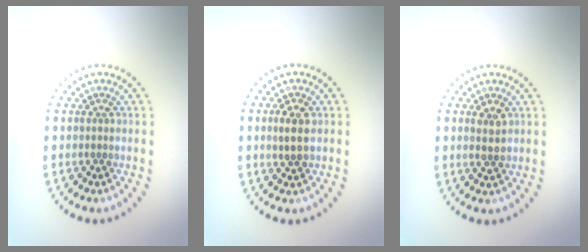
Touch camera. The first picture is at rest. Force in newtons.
{"total": 2.3, "press": 2.3, "slide": 0.4}
{"total": 1.8, "press": 1.8, "slide": 0.1}